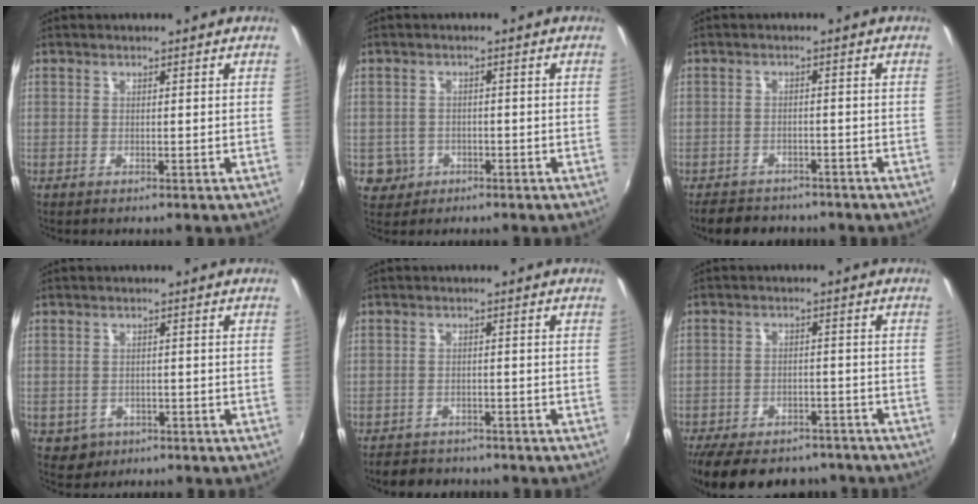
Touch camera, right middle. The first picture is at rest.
{"total": 4.0, "force": [-1.3, 3.7, 0.7], "torque": [-0.024, 0.003, -0.015]}
{"total": 7.2, "force": [-6.1, 3.3, 1.9], "torque": [-0.049, 0.002, -0.091]}
{"total": 3.5, "force": [-1.2, 3.2, 1.0], "torque": [-0.029, -0.002, -0.010]}
{"total": 4.9, "force": [-4.2, 2.4, 0.7], "torque": [-0.025, 0.004, -0.065]}
{"total": 16.7, "force": [-13.2, 7.4, 7.0], "torque": [-0.160, -0.001, -0.184]}